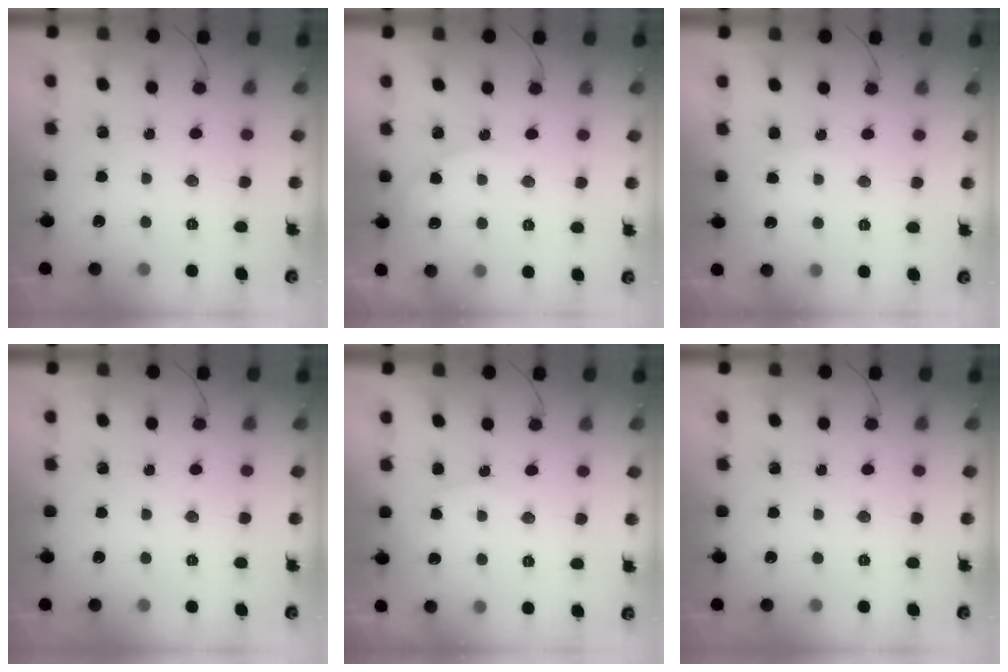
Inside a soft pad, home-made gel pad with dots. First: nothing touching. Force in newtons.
{"total": 4.5, "press": 4.5, "slide": 0.6}
{"total": 5.2, "press": 5.2, "slide": 0.5}
{"total": 0.0}
{"total": 4.9, "press": 4.8, "slide": 0.5}
{"total": 0.0}